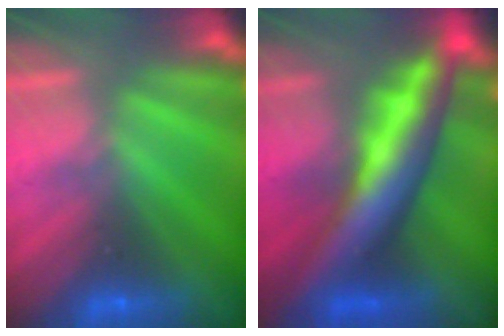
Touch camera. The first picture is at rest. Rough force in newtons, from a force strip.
{"total": 8.5}